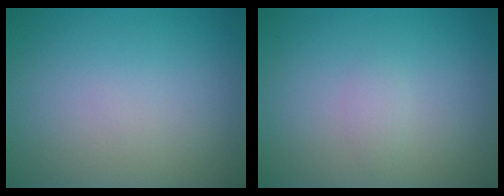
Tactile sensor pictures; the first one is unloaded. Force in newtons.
{"total": 0.8, "press": 0.8, "slide": 0.1}